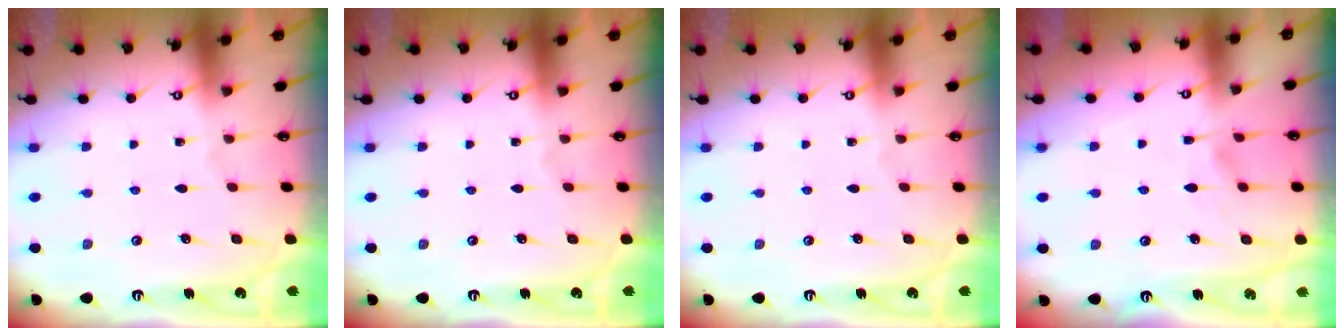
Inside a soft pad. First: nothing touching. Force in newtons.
{"total": 0.0}
{"total": 0.0}
{"total": 4.8, "press": 4.8, "slide": 0.5}